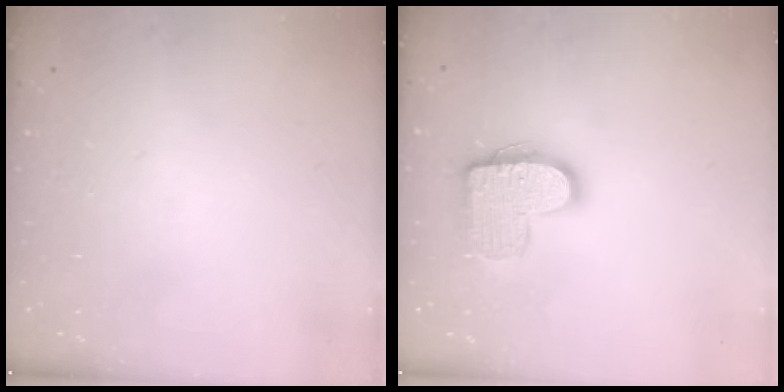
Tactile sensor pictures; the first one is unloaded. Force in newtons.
{"total": 13.7, "press": 13.7, "slide": 0.6}